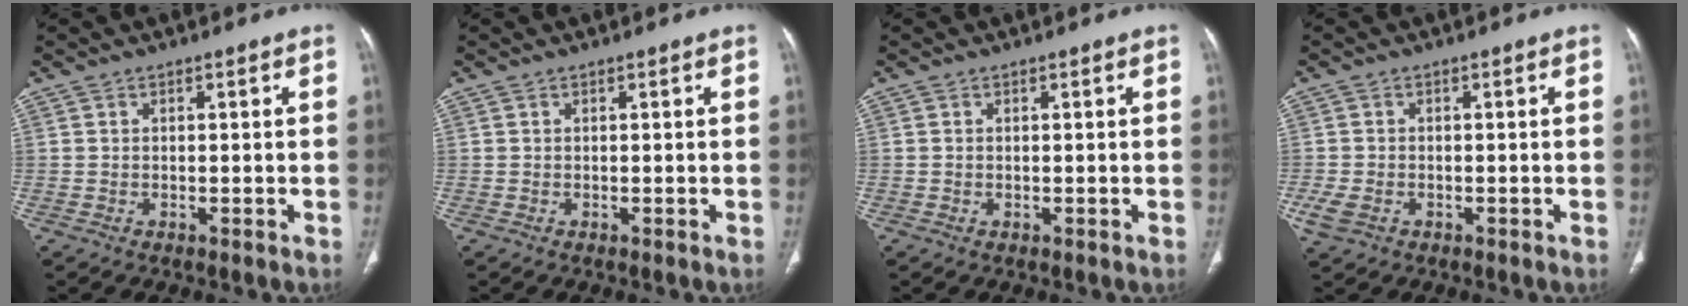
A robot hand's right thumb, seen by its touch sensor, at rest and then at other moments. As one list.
[{"total": 0.0}, {"total": 0.0}, {"total": 3.4, "force": [-1.2, 2.4, 2.1], "torque": [-0.054, 0.000, -0.018]}]